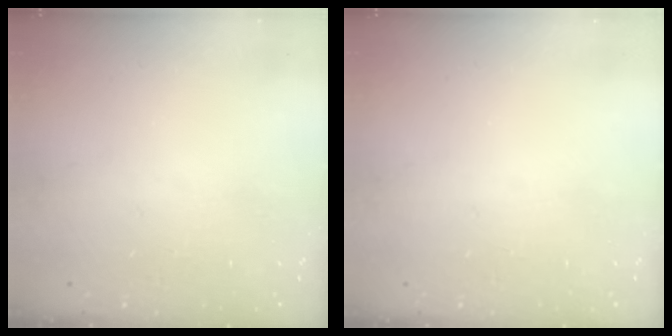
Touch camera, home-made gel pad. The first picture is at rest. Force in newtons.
{"total": 0.0}